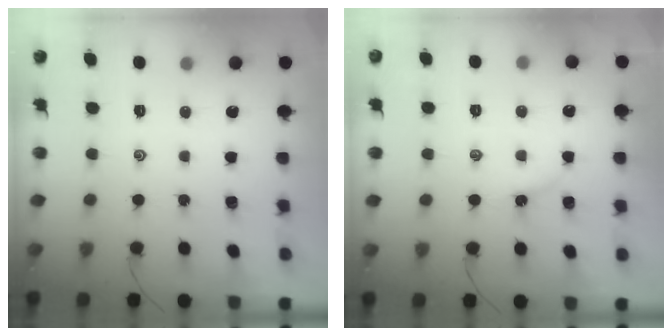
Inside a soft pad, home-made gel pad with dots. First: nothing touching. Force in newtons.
{"total": 1.7, "press": 1.6, "slide": 0.3}